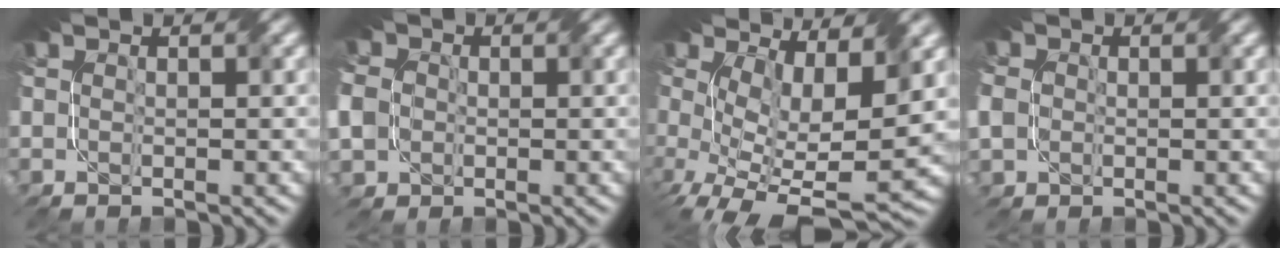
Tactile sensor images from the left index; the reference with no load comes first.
{"total": 6.1, "force": [-0.3, 5.3, 3.0], "torque": [-0.085, 0.005, -0.018]}
{"total": 9.1, "force": [0.7, 4.0, 8.1], "torque": [-0.149, -0.024, 0.021]}
{"total": 3.9, "force": [0.2, 3.4, 2.0], "torque": [-0.068, 0.011, 0.008]}